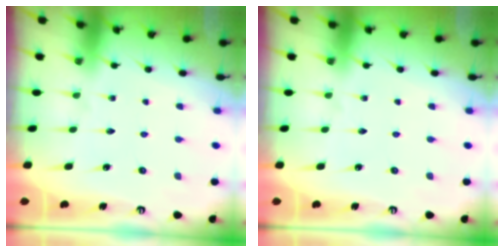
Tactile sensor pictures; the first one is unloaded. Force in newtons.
{"total": 0.0}